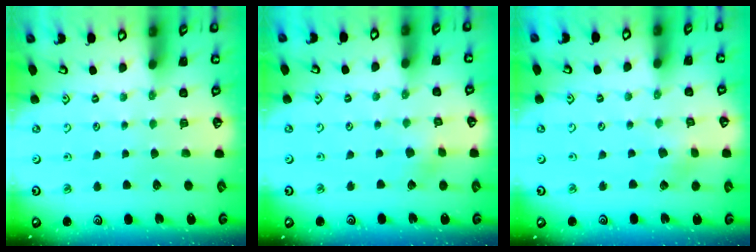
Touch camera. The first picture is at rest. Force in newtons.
{"total": 2.7, "press": 2.7, "slide": 0.3}
{"total": 2.8, "press": 2.8, "slide": 0.4}